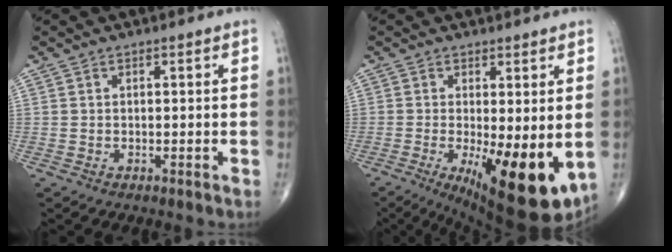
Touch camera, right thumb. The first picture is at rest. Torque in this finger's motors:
{"motor_torque": [2.09, 2.01, 0.29, -0.14, 0.43]}